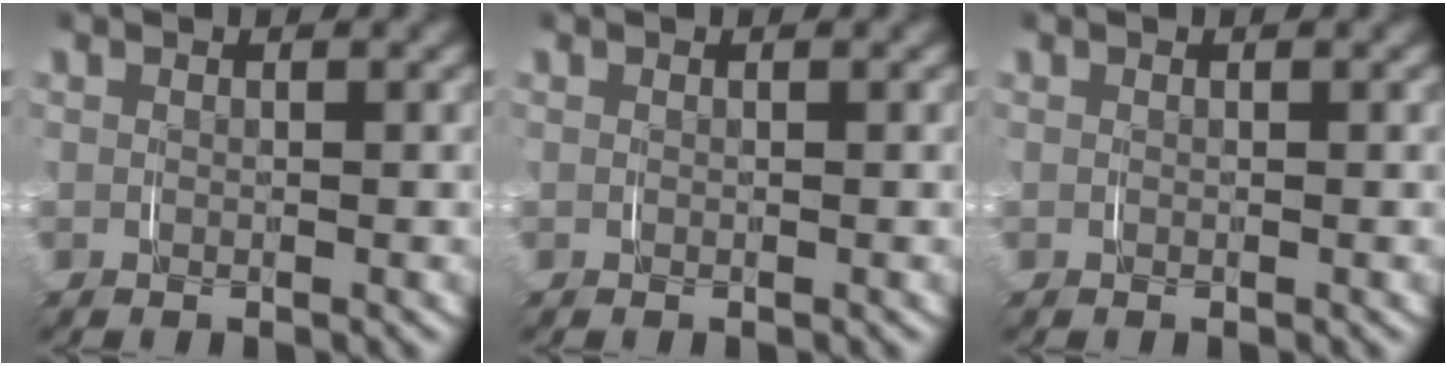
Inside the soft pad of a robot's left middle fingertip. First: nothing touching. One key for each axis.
{"total": 0.0}
{"total": 0.0}